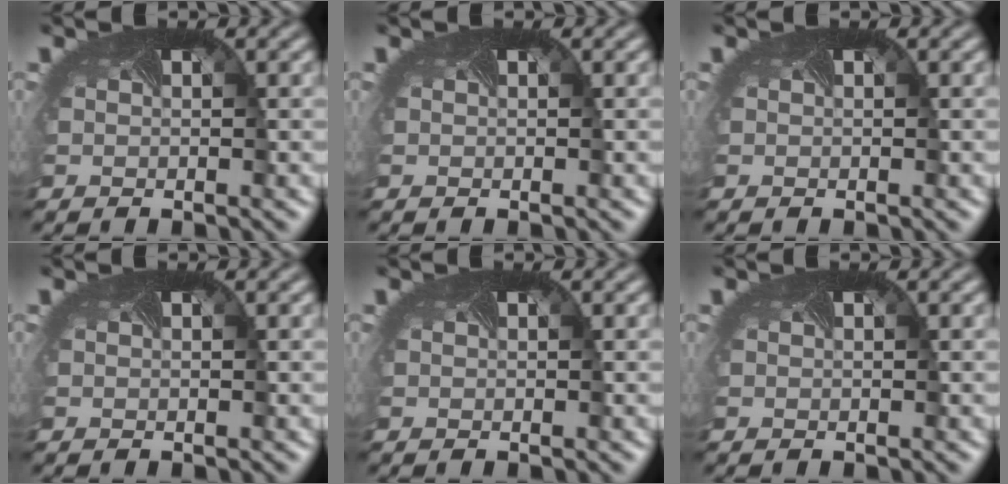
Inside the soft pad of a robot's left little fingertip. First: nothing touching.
{"total": 0.0}
{"total": 0.0}
{"total": 0.0}
{"total": 0.0}
{"total": 0.0}